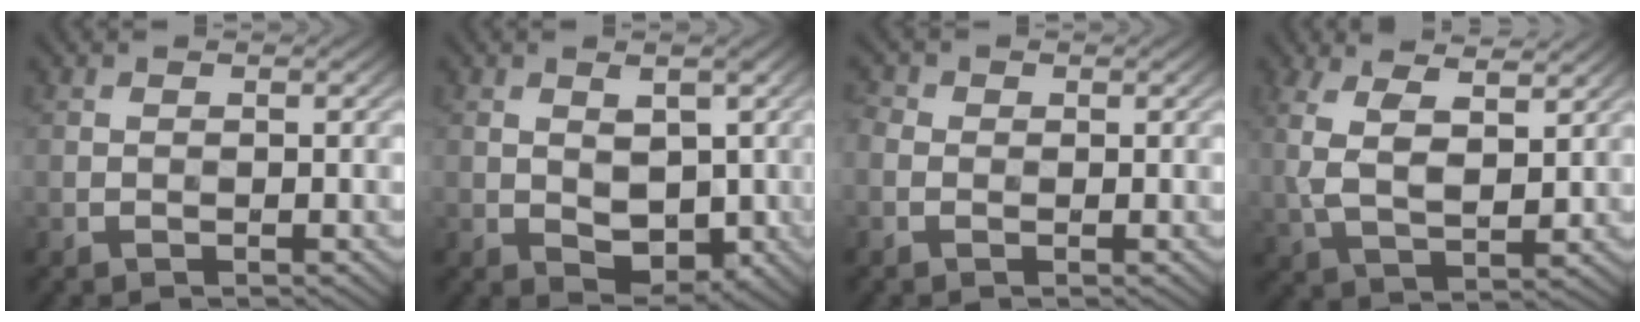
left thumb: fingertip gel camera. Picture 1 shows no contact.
{"total": 4.7, "force": [0.3, 2.8, 3.8], "torque": [-0.063, -0.012, 0.011]}
{"total": 1.9, "force": [-0.2, 1.7, 0.8], "torque": [-0.021, 0.001, -0.008]}
{"total": 7.3, "force": [2.8, 3.3, 5.9], "torque": [-0.139, -0.003, 0.051]}